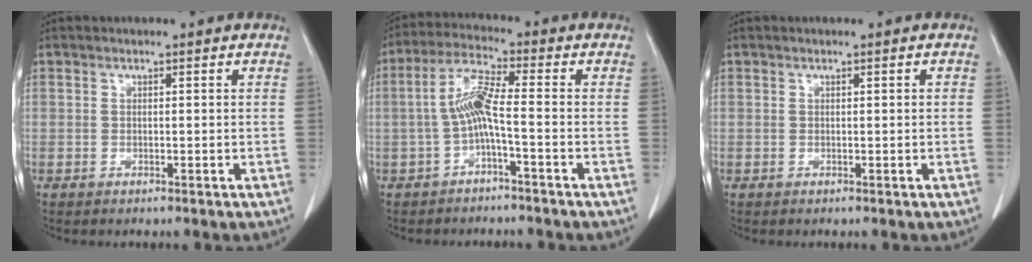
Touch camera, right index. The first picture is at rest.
{"total": 6.2, "force": [-1.4, 0.2, 6.0], "torque": [-0.124, 0.014, -0.029]}
{"total": 0.0}